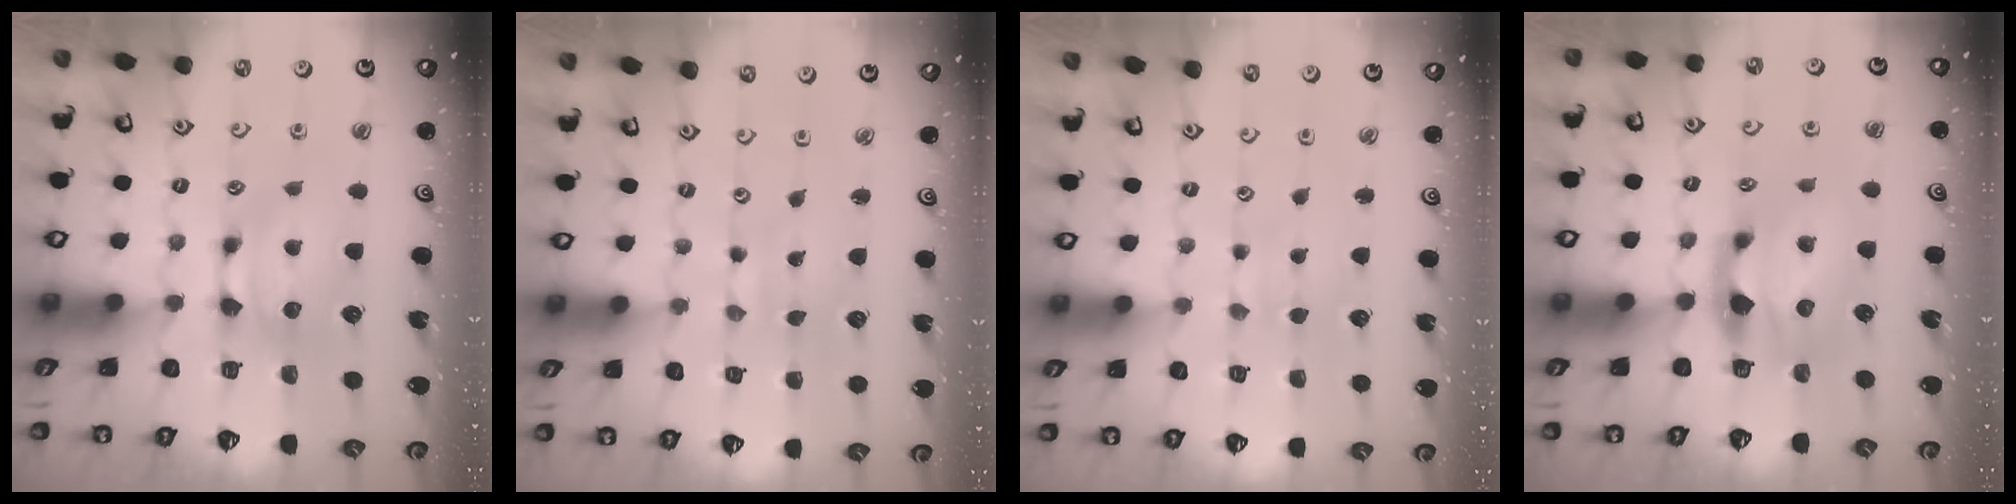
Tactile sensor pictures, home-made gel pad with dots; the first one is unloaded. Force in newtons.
{"total": 5.5, "press": 5.5, "slide": 0.3}
{"total": 3.6, "press": 3.6, "slide": 0.1}
{"total": 3.0, "press": 2.6, "slide": 1.3}